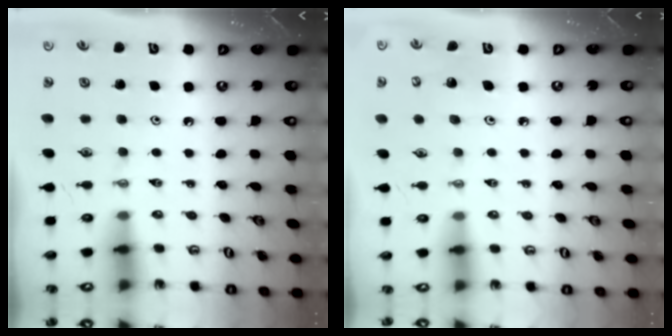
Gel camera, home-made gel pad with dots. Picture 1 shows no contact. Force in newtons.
{"total": 5.3, "press": 5.3, "slide": 0.5}